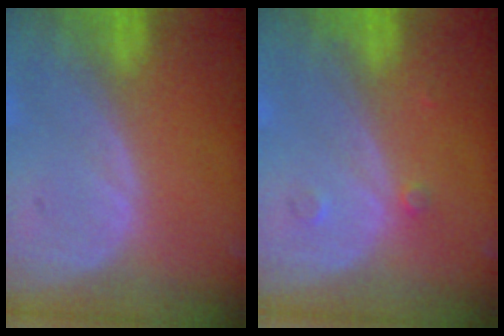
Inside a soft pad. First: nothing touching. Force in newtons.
{"total": 1.3, "press": 1.3, "slide": 0.1}